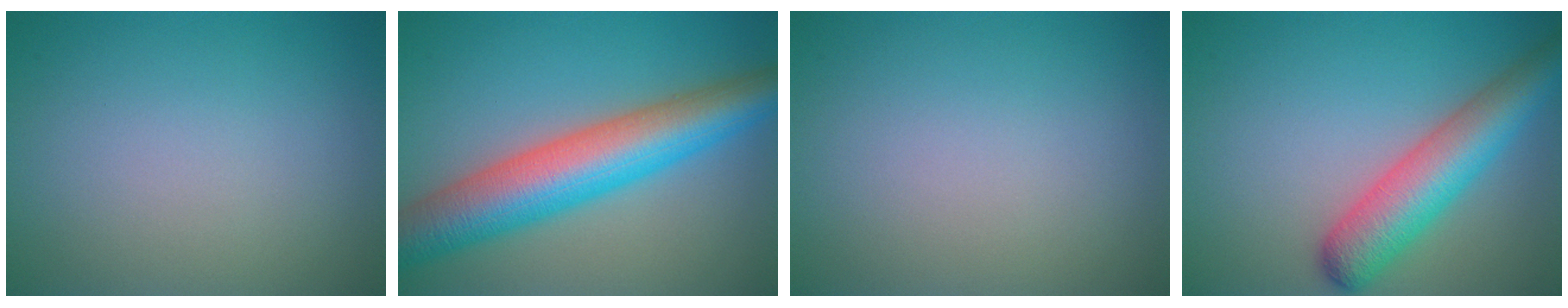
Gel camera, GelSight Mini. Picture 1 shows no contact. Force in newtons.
{"total": 9.7, "press": 9.6, "slide": 0.4}
{"total": 0.0}
{"total": 6.5, "press": 6.5, "slide": 0.5}